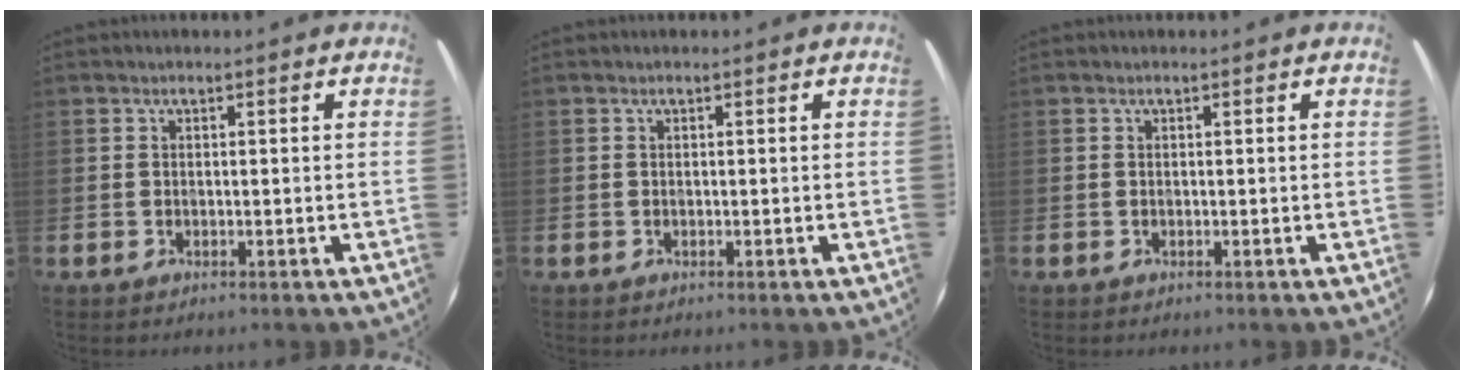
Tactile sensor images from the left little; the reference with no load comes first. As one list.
[{"total": 0.0}, {"total": 0.0}]